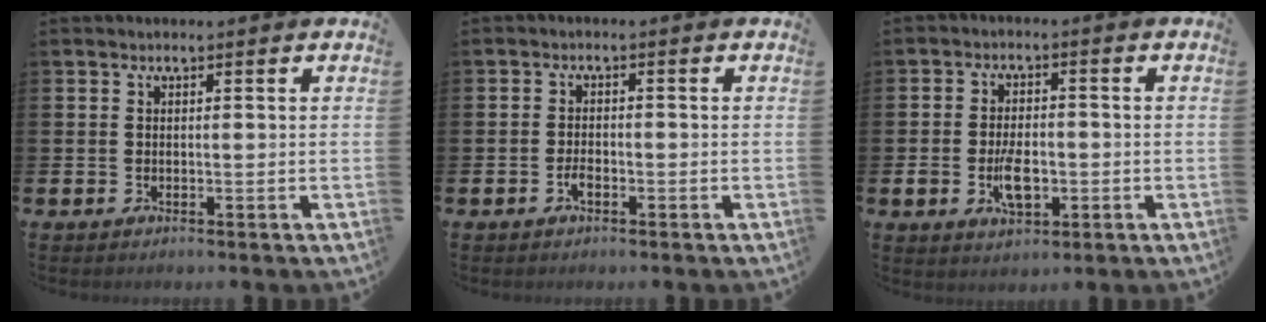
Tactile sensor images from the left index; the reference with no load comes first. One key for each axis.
{"total": 1.7, "fx": -0.9, "fy": 0.8, "fz": 1.2, "tx": -0.027, "ty": 0.003, "tz": -0.016}
{"total": 5.3, "fx": -1.3, "fy": 2.9, "fz": 4.2, "tx": -0.066, "ty": 0.000, "tz": -0.026}